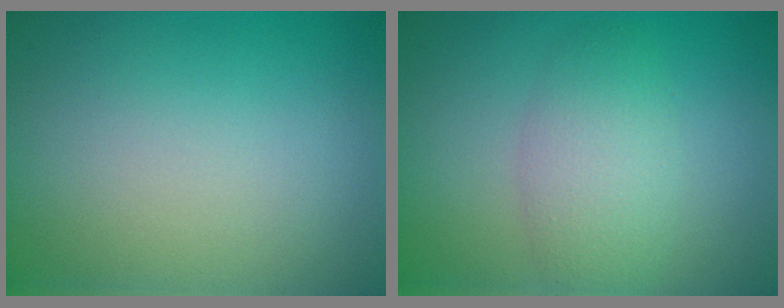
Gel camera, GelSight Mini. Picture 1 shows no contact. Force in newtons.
{"total": 3.6, "press": 3.6, "slide": 0.1}